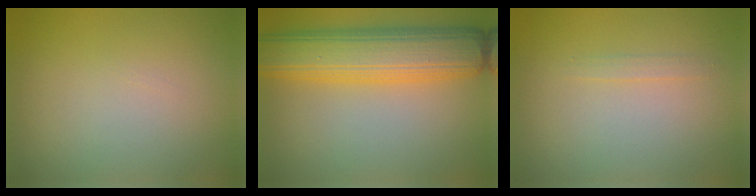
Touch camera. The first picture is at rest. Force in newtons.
{"total": 9.1, "press": 9.1, "slide": 0.2}
{"total": 0.8, "press": 0.8, "slide": 0.0}